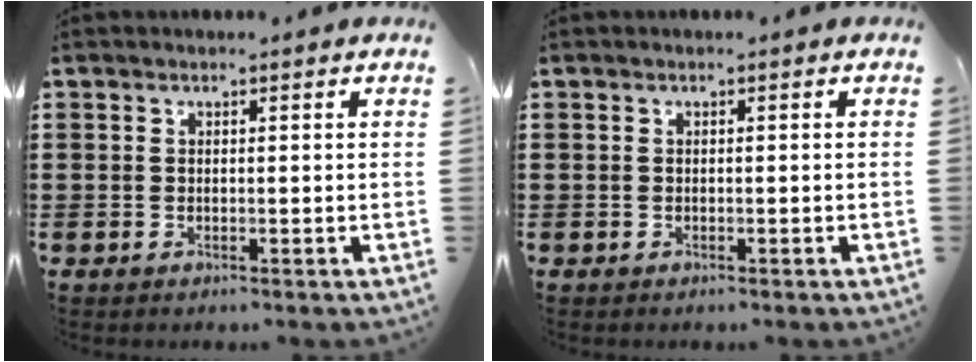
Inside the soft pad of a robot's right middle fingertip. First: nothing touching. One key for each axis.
{"total": 0.0}